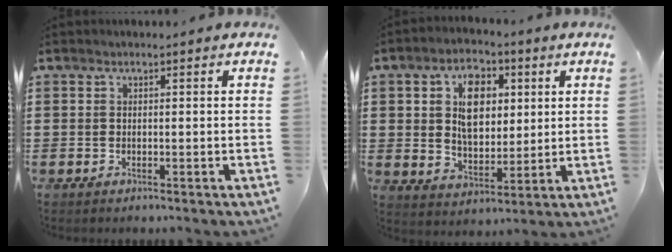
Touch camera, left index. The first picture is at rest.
{"total": 8.3, "force": [2.8, 5.2, 5.8], "torque": [-0.107, 0.011, 0.046]}